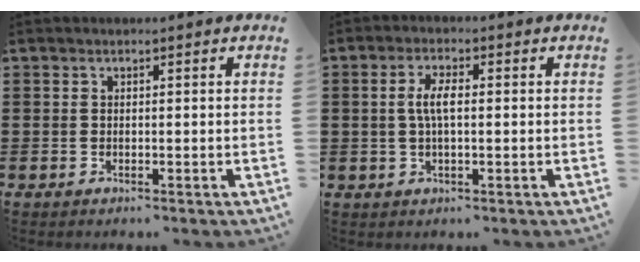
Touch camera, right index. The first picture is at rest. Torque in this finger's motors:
{"motor_torque": [0.50, -0.46, 0.13, 0.09]}